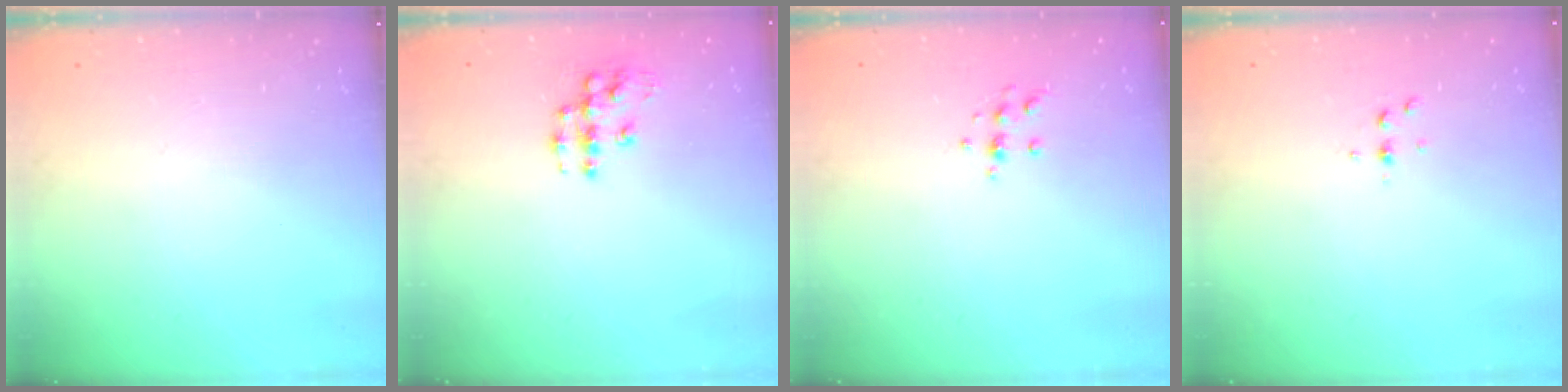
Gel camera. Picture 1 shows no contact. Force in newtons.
{"total": 9.2, "press": 9.2, "slide": 0.5}
{"total": 6.2, "press": 6.2, "slide": 0.8}
{"total": 2.5, "press": 2.4, "slide": 0.2}